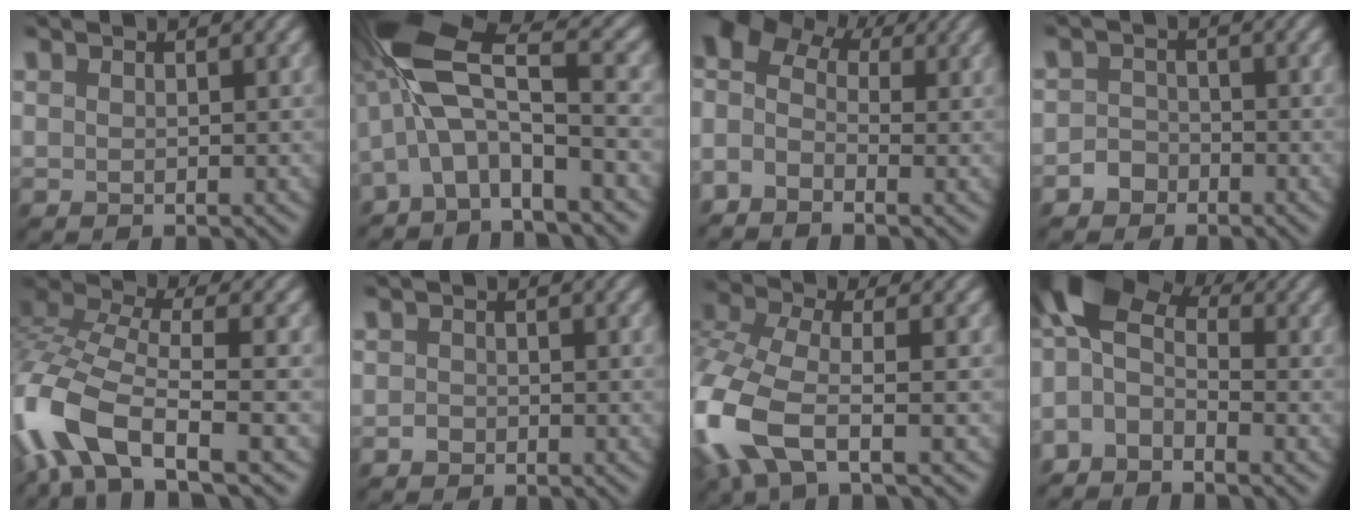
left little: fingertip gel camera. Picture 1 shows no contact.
{"total": 8.3, "force": [-2.5, 3.0, 7.3], "torque": [-0.148, 0.020, -0.063]}
{"total": 5.7, "force": [0.1, 4.3, 3.8], "torque": [-0.087, 0.029, -0.010]}
{"total": 2.0, "force": [-1.8, 1.0, -0.3], "torque": [0.012, -0.001, -0.031]}
{"total": 10.4, "force": [-5.0, 4.1, 8.1], "torque": [-0.191, -0.003, -0.105]}
{"total": 1.0, "force": [-0.9, 0.5, -0.1], "torque": [0.000, -0.003, -0.011]}
{"total": 8.8, "force": [-4.0, 3.7, 6.9], "torque": [-0.188, -0.011, -0.087]}
{"total": 6.5, "force": [-1.2, 3.7, 5.2], "torque": [-0.117, 0.020, -0.038]}